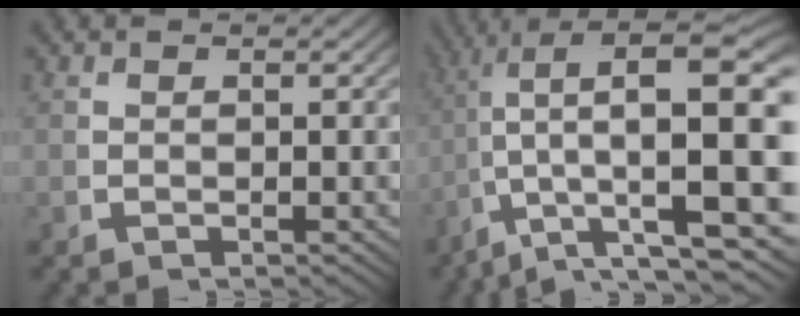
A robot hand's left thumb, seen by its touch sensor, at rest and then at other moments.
{"total": 12.7, "force": [1.8, 5.8, 11.1], "torque": [-0.182, -0.011, 0.044]}